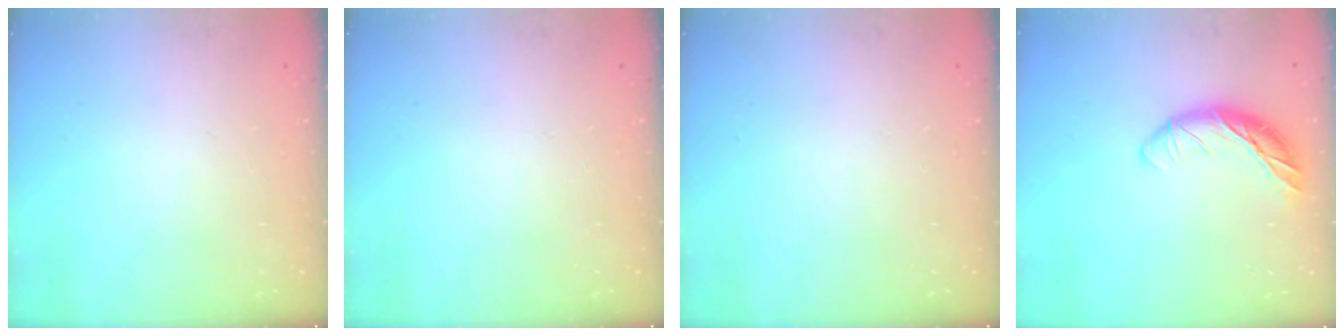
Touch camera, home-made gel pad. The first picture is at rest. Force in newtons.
{"total": 0.0}
{"total": 0.0}
{"total": 12.2, "press": 12.1, "slide": 1.9}